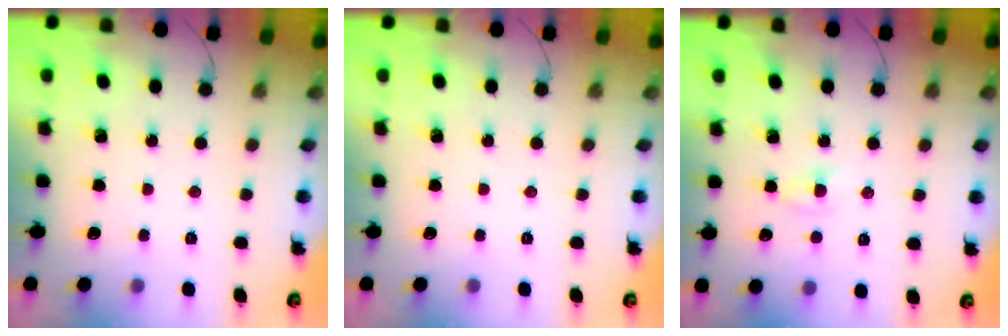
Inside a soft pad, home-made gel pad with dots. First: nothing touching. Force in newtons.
{"total": 0.0}
{"total": 1.9, "press": 1.8, "slide": 0.6}